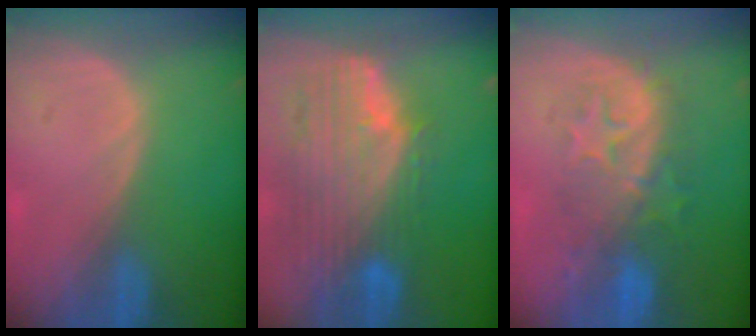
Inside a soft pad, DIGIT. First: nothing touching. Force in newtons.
{"total": 11.7, "press": 10.0, "slide": 6.2}
{"total": 8.4, "press": 8.3, "slide": 1.2}